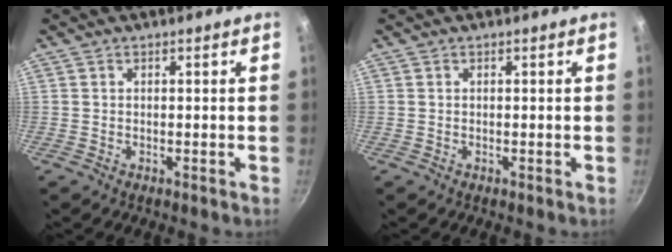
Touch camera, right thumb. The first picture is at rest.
{"total": 0.0}